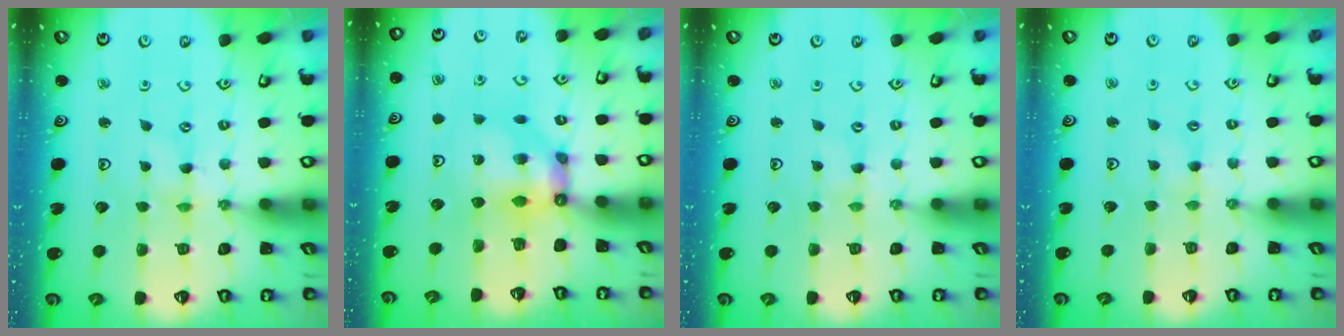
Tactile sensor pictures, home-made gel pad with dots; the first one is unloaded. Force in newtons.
{"total": 6.5, "press": 6.5, "slide": 0.2}
{"total": 0.0}
{"total": 1.8, "press": 1.8, "slide": 0.4}